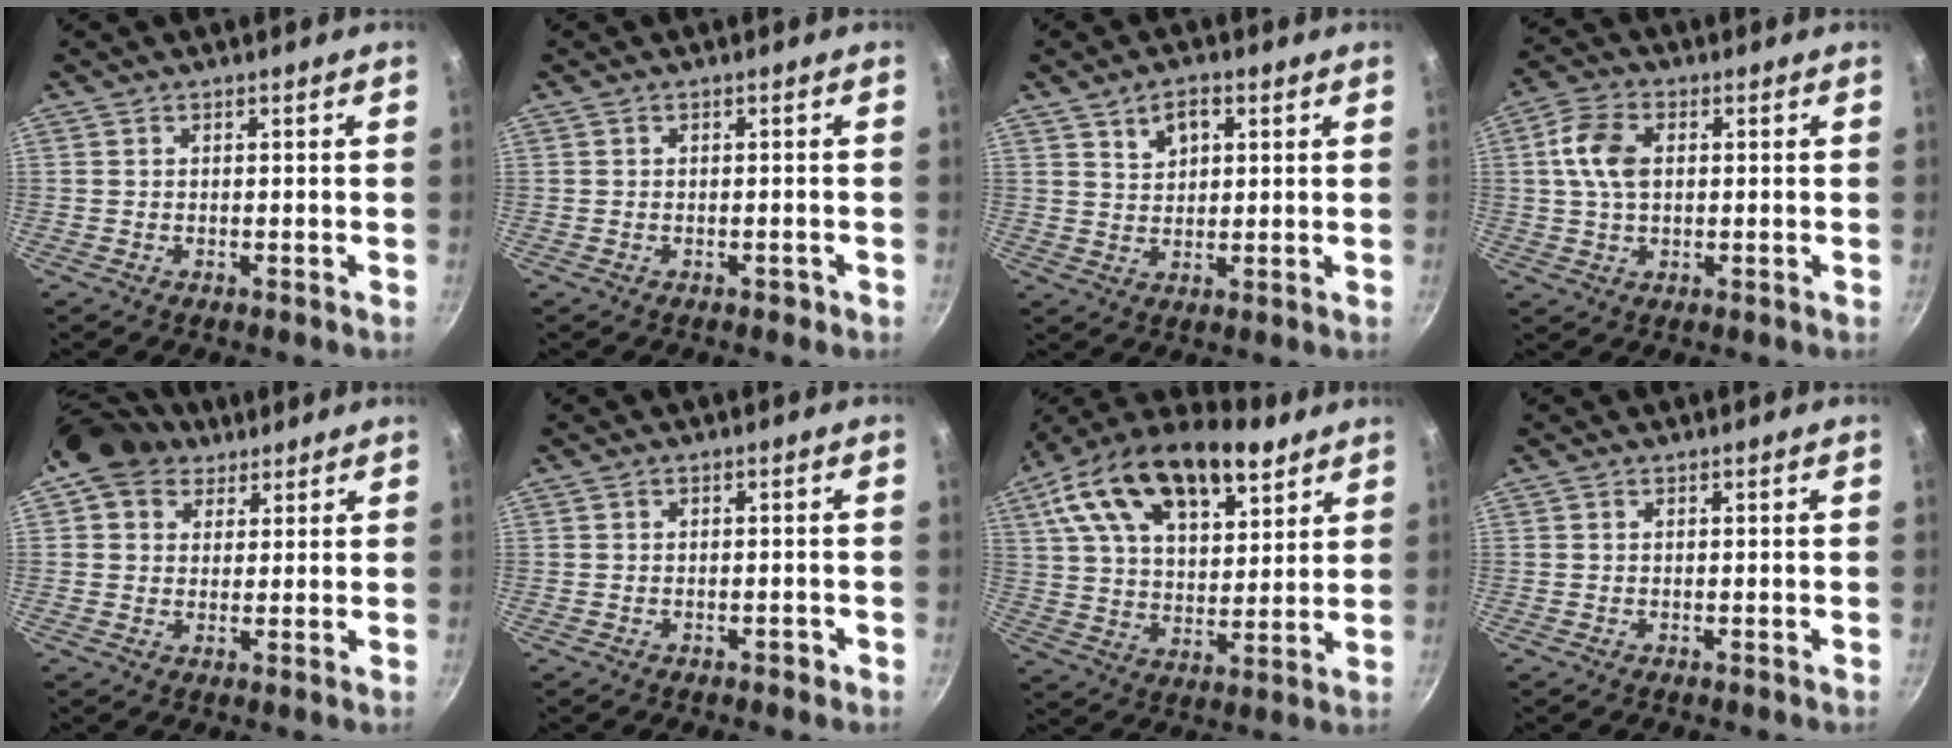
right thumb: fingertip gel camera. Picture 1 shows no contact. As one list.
[{"total": 0.9, "force": [-0.6, 0.5, 0.5], "torque": [-0.002, 0.008, -0.003]}, {"total": 5.3, "force": [2.5, 3.3, 3.4], "torque": [-0.040, -0.004, 0.047]}, {"total": 8.1, "force": [1.3, 5.3, 6.0], "torque": [-0.108, 0.013, 0.018]}, {"total": 8.9, "force": [5.6, 6.4, 2.7], "torque": [-0.023, 0.000, 0.087]}, {"total": 1.1, "force": [-0.7, 0.6, 0.6], "torque": [0.000, 0.012, -0.004]}, {"total": 21.9, "force": [12.4, 11.3, 14.1], "torque": [-0.217, -0.029, 0.204]}, {"total": 0.0}]